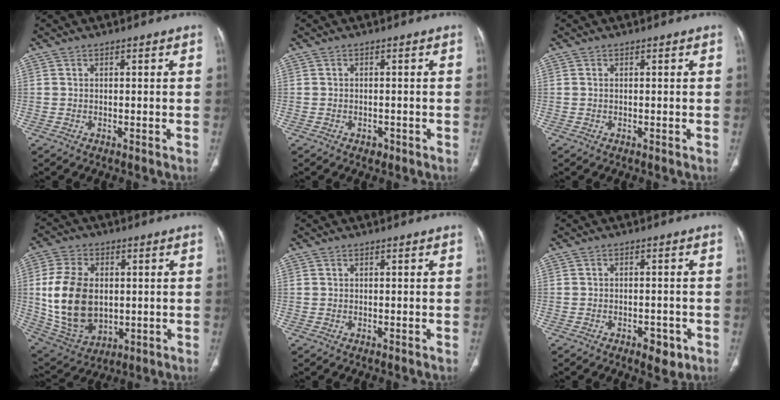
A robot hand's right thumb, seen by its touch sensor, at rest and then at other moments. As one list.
[{"total": 1.4, "force": [-0.8, 1.1, 0.6], "torque": [-0.005, 0.003, -0.008]}, {"total": 0.0}, {"total": 17.7, "force": [0.6, 12.1, 12.9], "torque": [-0.231, -0.007, 0.031]}, {"total": 0.0}, {"total": 4.1, "force": [-2.1, 2.3, 2.7], "torque": [-0.025, 0.007, -0.024]}]